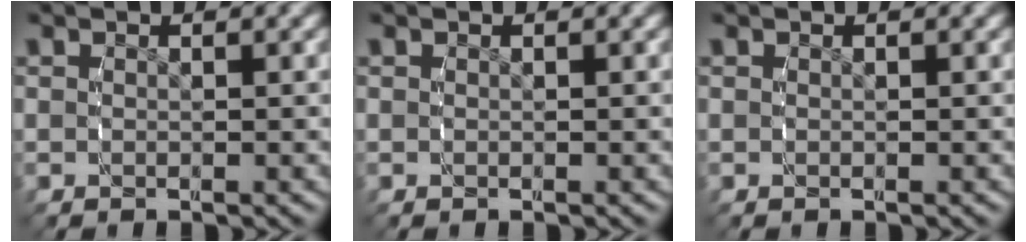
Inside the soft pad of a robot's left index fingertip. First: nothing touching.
{"total": 0.0}
{"total": 0.0}